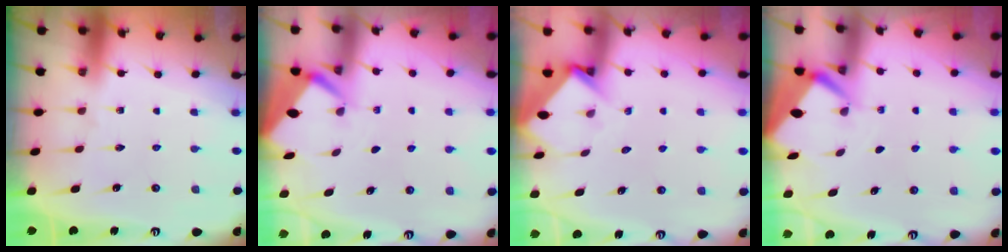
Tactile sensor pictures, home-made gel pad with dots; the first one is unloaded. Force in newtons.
{"total": 2.7, "press": 2.7, "slide": 0.3}
{"total": 3.2, "press": 3.2, "slide": 0.3}
{"total": 3.0, "press": 3.0, "slide": 0.4}